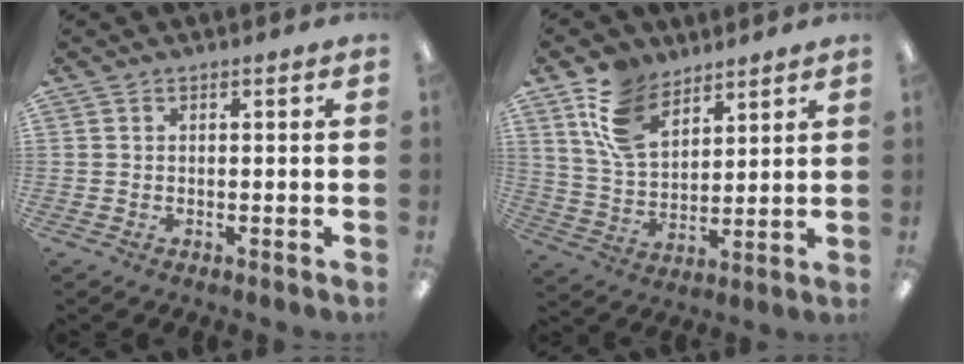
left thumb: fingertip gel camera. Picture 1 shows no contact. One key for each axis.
{"total": 13.4, "fx": 8.4, "fy": 7.8, "fz": 7.0, "tx": -0.144, "ty": -0.022, "tz": 0.164}